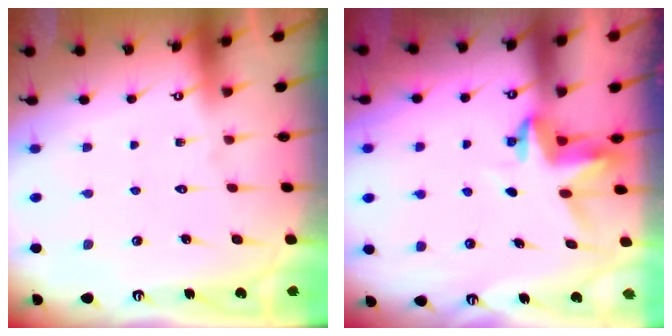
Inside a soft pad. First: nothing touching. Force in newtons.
{"total": 3.7, "press": 3.7, "slide": 0.3}